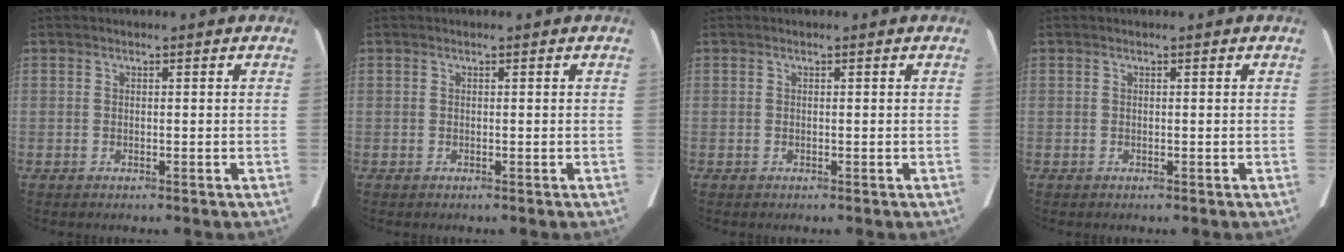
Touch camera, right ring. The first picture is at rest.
{"total": 0.0}
{"total": 0.0}
{"total": 0.0}